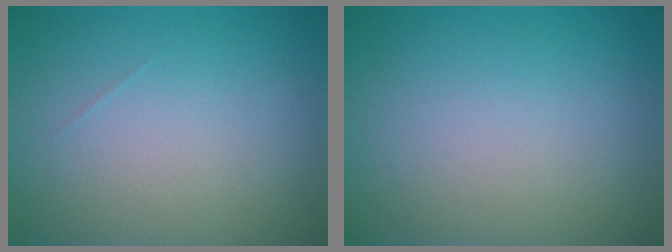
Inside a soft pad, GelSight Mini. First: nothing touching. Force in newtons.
{"total": 0.0}